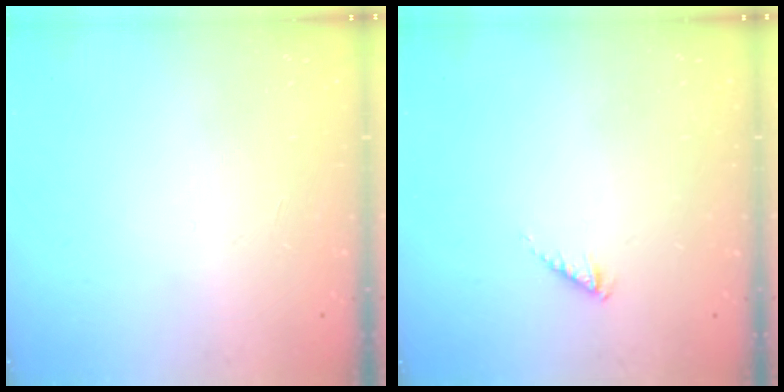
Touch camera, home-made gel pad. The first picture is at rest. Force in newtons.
{"total": 2.3, "press": 2.3, "slide": 0.4}